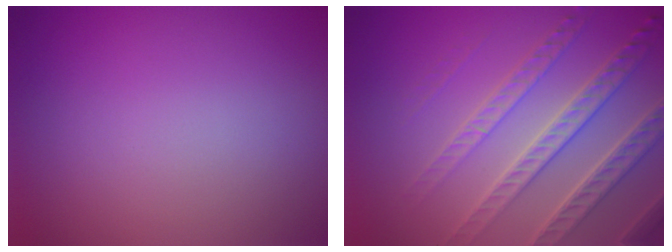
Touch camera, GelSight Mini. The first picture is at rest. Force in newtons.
{"total": 6.5, "press": 4.8, "slide": 4.4}